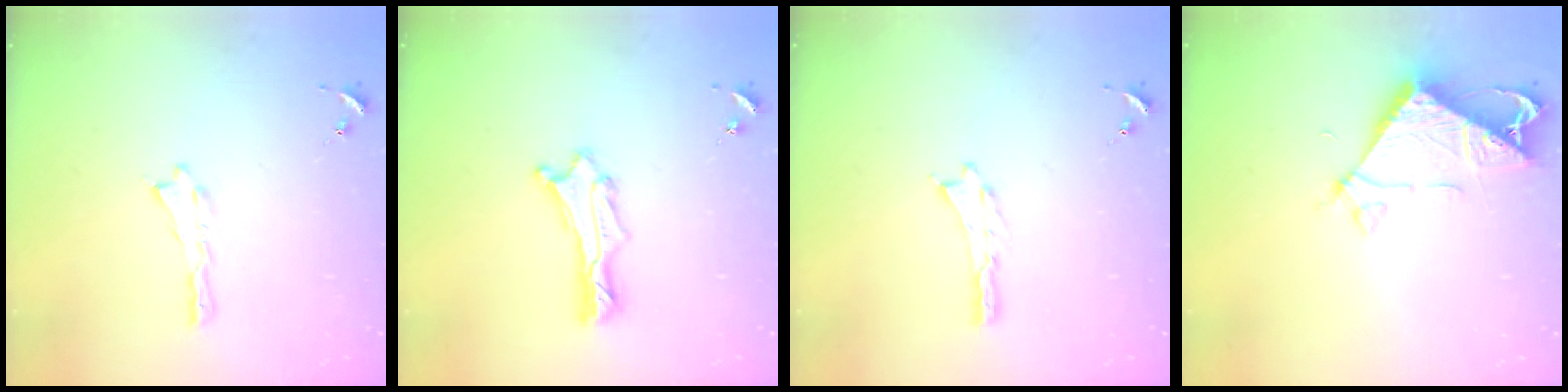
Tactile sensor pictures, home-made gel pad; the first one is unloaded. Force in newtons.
{"total": 1.3, "press": 1.3, "slide": 0.1}
{"total": 0.0}
{"total": 6.8, "press": 6.8, "slide": 0.6}